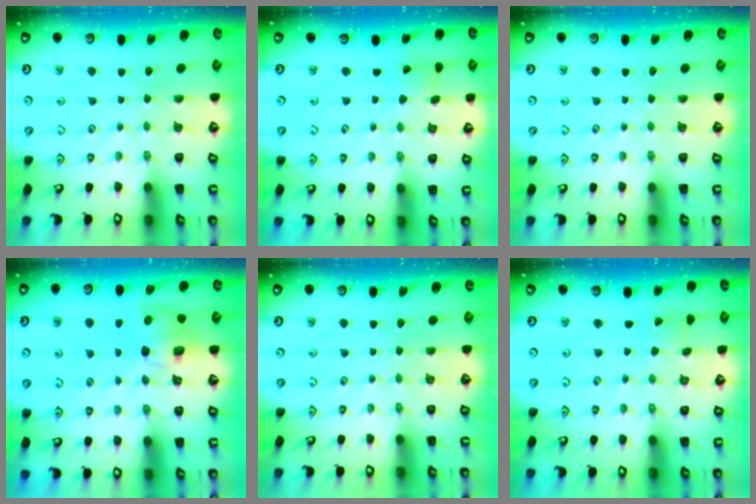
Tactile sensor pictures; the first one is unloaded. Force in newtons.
{"total": 1.2, "press": 1.2, "slide": 0.2}
{"total": 0.0}
{"total": 8.7, "press": 8.6, "slide": 1.1}
{"total": 0.0}
{"total": 1.8, "press": 1.7, "slide": 0.1}